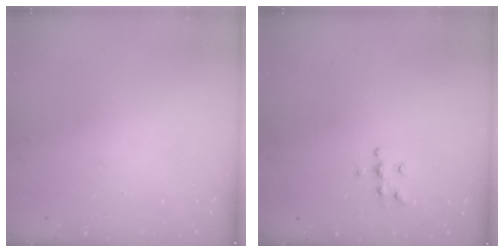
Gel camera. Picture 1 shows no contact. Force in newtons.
{"total": 5.9, "press": 5.9, "slide": 0.5}